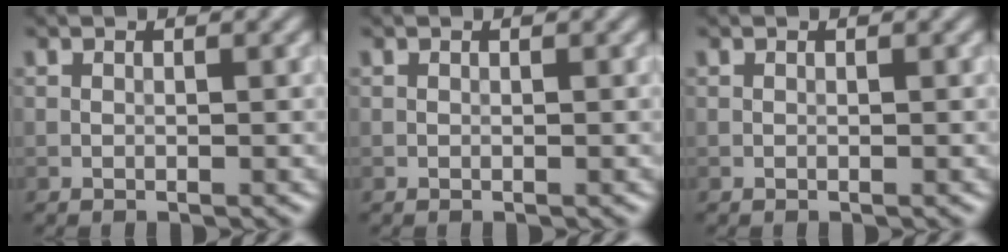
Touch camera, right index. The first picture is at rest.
{"total": 0.0}
{"total": 0.0}